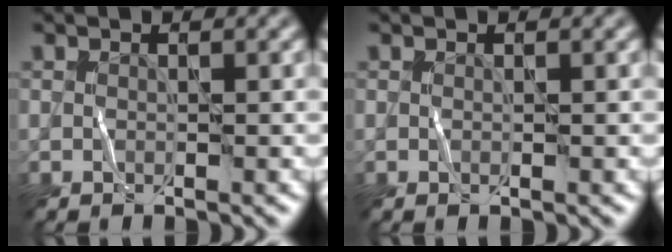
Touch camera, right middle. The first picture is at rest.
{"total": 0.0}